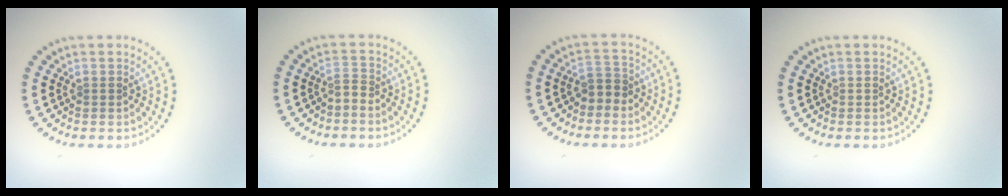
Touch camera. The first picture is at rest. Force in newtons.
{"total": 1.0, "press": 0.5, "slide": 0.9}
{"total": 2.0, "press": 1.8, "slide": 0.8}
{"total": 0.0}